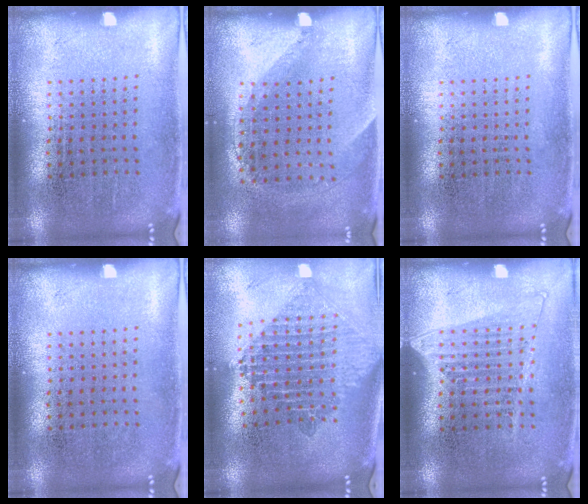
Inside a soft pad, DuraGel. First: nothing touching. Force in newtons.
{"total": 1.4, "press": 1.0, "slide": 1.0}
{"total": 0.0}
{"total": 0.0}
{"total": 2.2, "press": 1.7, "slide": 1.4}
{"total": 1.3, "press": 1.2, "slide": 0.6}